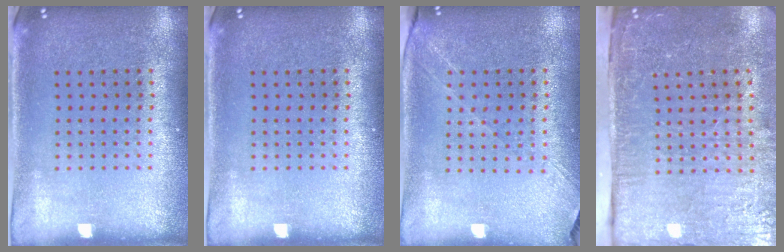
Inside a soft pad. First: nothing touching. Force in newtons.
{"total": 0.0}
{"total": 1.4, "press": 1.3, "slide": 0.6}
{"total": 5.0, "press": 4.1, "slide": 2.9}